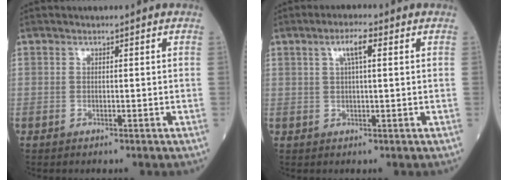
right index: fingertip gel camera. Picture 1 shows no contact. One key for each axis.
{"total": 3.9, "fx": 1.5, "fy": 0.6, "fz": 3.6, "tx": -0.068, "ty": 0.009, "tz": 0.026}